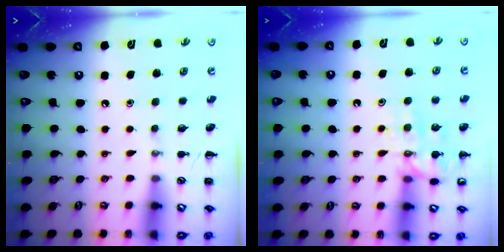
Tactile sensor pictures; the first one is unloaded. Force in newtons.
{"total": 13.5, "press": 13.5, "slide": 1.1}